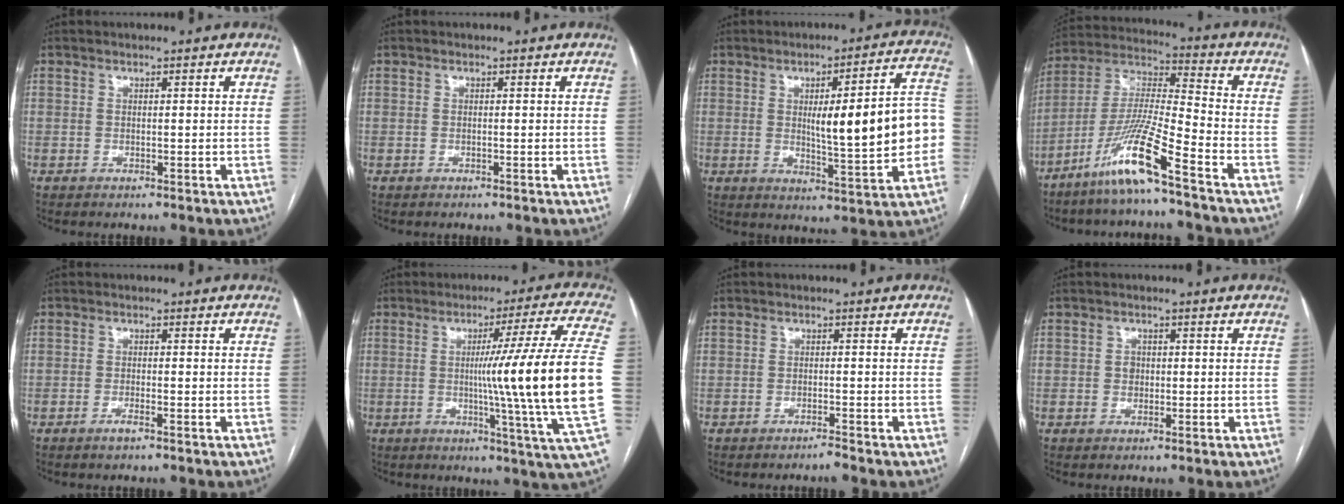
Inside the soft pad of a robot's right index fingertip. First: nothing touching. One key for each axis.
{"total": 0.0}
{"total": 15.6, "fx": -0.3, "fy": 2.3, "fz": 15.5, "tx": -0.202, "ty": 0.023, "tz": 0.003}
{"total": 12.7, "fx": -7.9, "fy": -0.7, "fz": 9.8, "tx": -0.203, "ty": -0.019, "tz": -0.159}
{"total": 1.5, "fx": -1.0, "fy": 0.0, "fz": 1.1, "tx": -0.022, "ty": -0.001, "tz": -0.018}
{"total": 19.7, "fx": -0.9, "fy": -3.2, "fz": 19.4, "tx": -0.243, "ty": -0.010, "tz": -0.027}
{"total": 1.2, "fx": -1.1, "fy": -0.2, "fz": 0.4, "tx": -0.004, "ty": -0.001, "tz": -0.018}
{"total": 1.4, "fx": 0.0, "fy": 1.2, "fz": 0.7, "tx": -0.010, "ty": 0.002, "tz": 0.001}